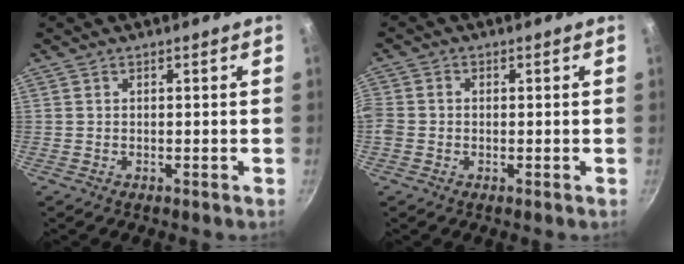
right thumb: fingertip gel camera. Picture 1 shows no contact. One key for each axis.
{"total": 3.6, "fx": -0.5, "fy": 3.0, "fz": 1.9, "tx": -0.042, "ty": 0.006, "tz": -0.018}